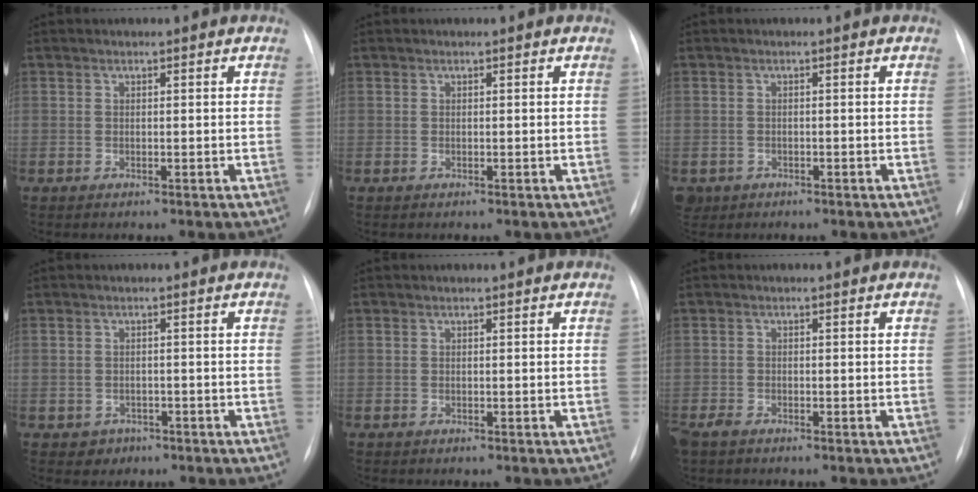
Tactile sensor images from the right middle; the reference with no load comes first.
{"total": 0.0}
{"total": 2.8, "force": [-1.5, 2.2, 0.5], "torque": [-0.008, 0.002, -0.023]}
{"total": 1.9, "force": [-1.0, 1.6, 0.1], "torque": [0.000, 0.006, -0.011]}
{"total": 0.0}
{"total": 2.5, "force": [-1.8, 1.0, 1.3], "torque": [-0.028, -0.004, -0.031]}